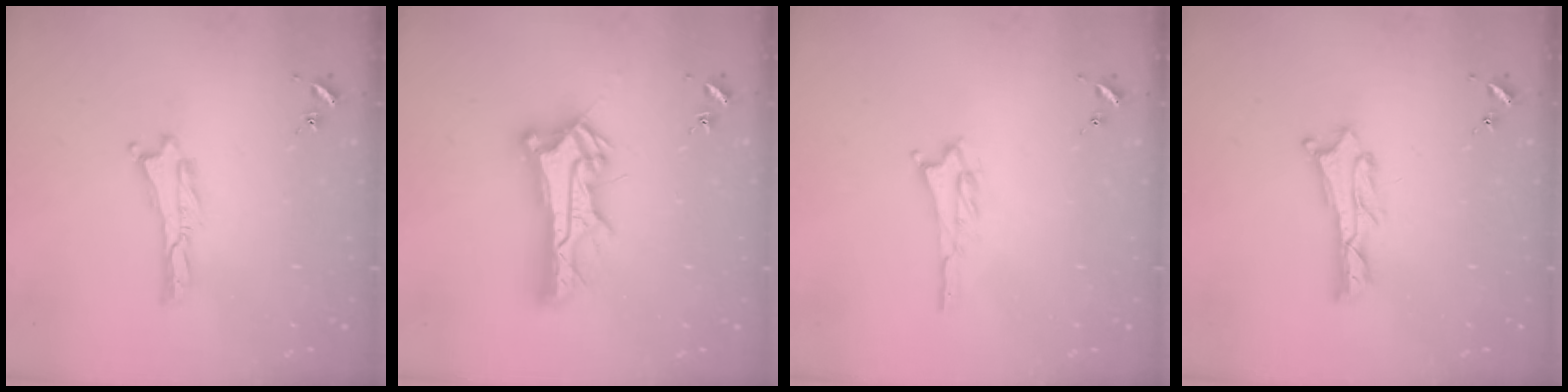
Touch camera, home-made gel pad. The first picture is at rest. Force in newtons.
{"total": 10.5, "press": 10.4, "slide": 1.1}
{"total": 1.2, "press": 1.2, "slide": 0.2}
{"total": 1.2, "press": 1.2, "slide": 0.2}